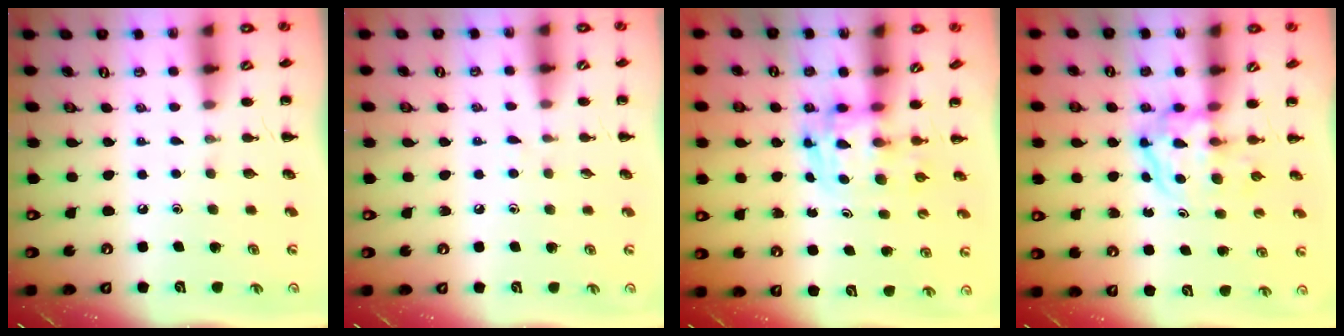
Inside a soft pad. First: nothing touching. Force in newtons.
{"total": 3.9, "press": 3.6, "slide": 1.5}
{"total": 3.7, "press": 3.6, "slide": 0.6}
{"total": 3.8, "press": 3.8, "slide": 0.4}